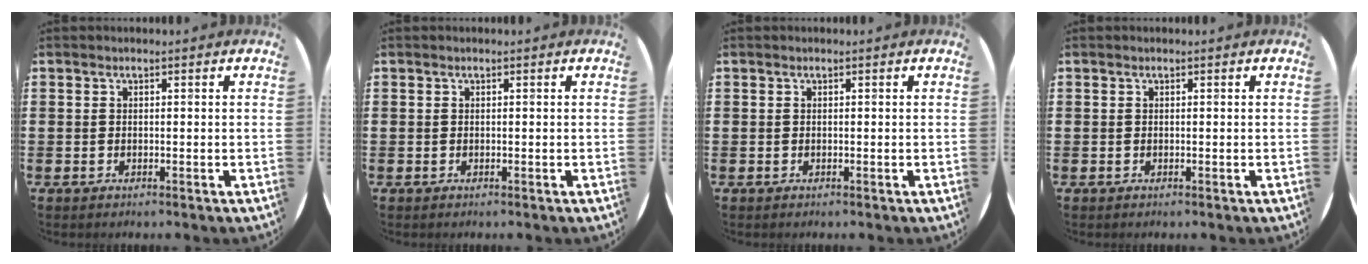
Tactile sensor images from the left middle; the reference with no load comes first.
{"total": 0.0}
{"total": 0.0}
{"total": 0.0}